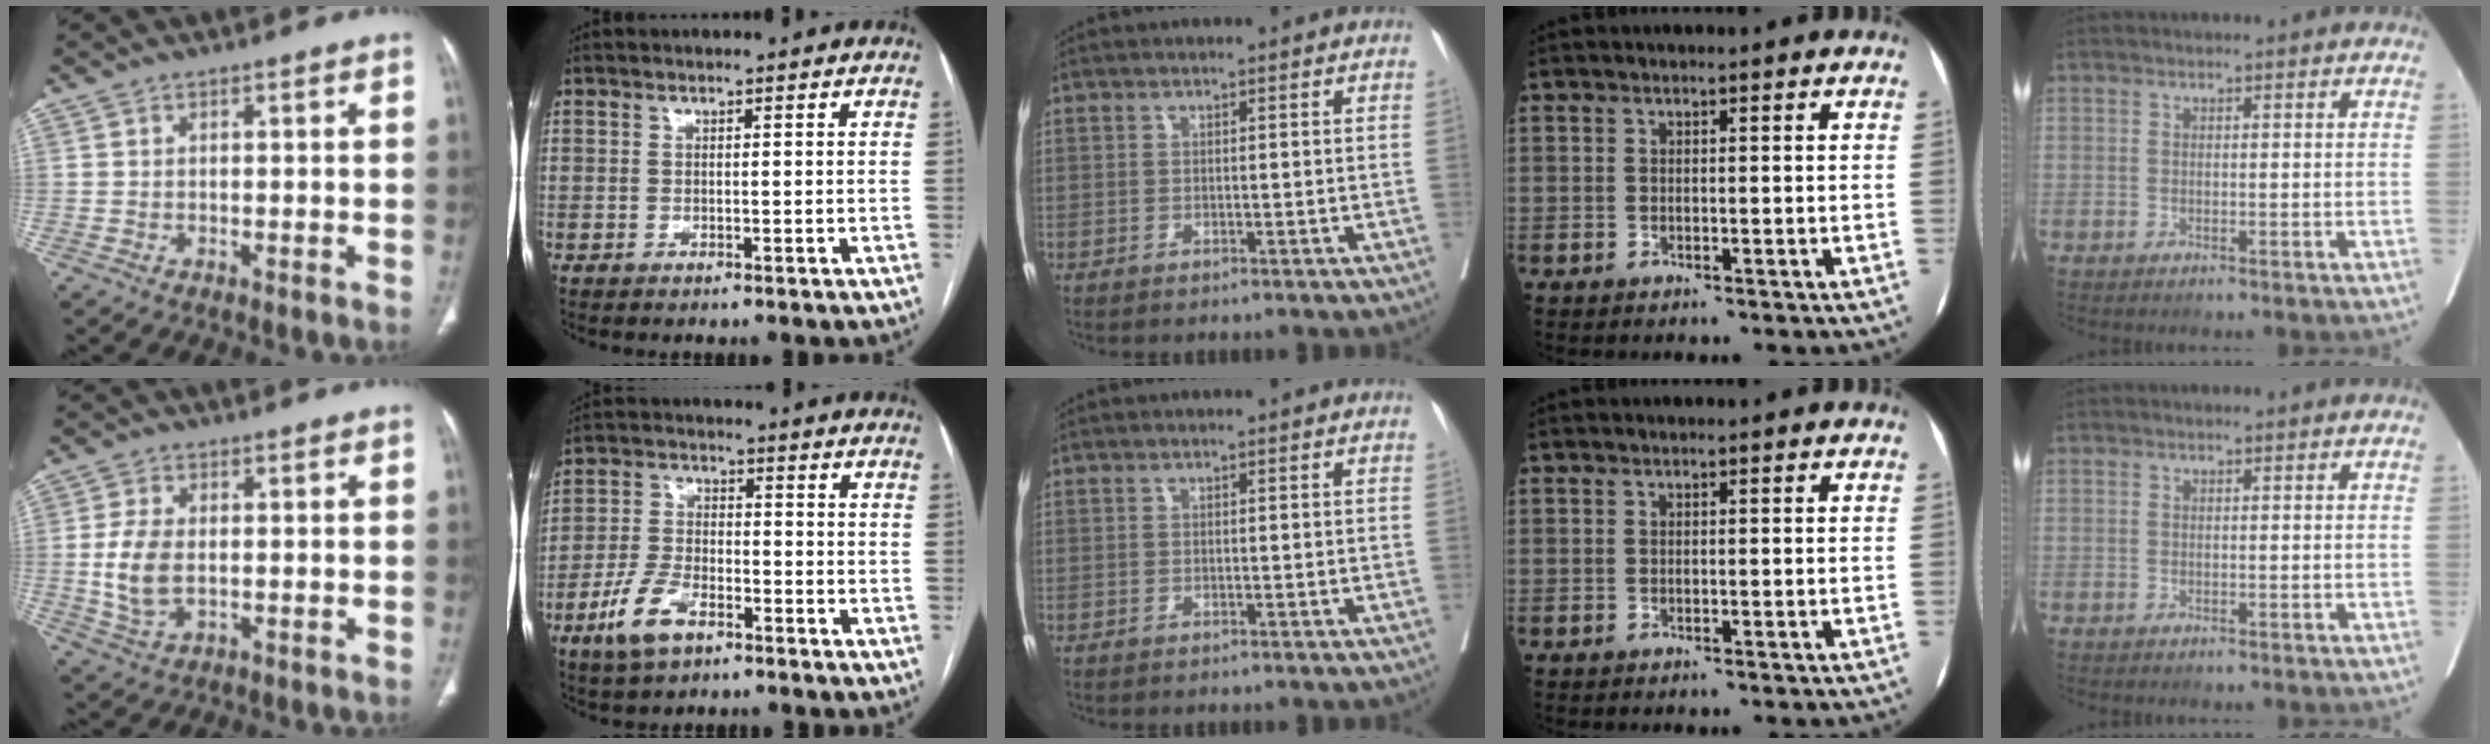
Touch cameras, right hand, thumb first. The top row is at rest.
{"thumb": {"total": 7.4, "force": [-0.2, 4.2, 6.0], "torque": [-0.130, -0.004, 0.001]}, "index": {"total": 8.2, "force": [-4.9, 3.8, 5.4], "torque": [-0.126, 0.001, -0.093]}}